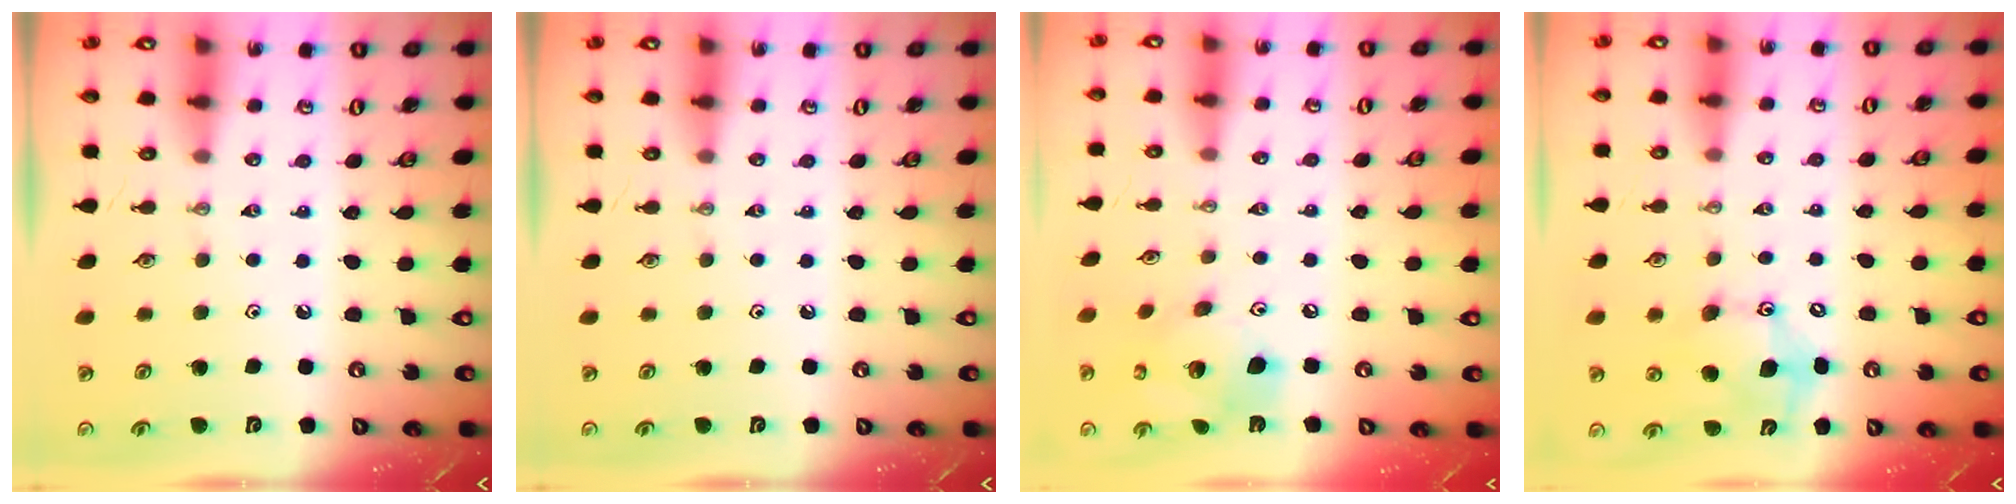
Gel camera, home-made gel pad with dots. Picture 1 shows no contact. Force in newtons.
{"total": 0.0}
{"total": 14.2, "press": 13.9, "slide": 3.1}
{"total": 11.7, "press": 11.7, "slide": 0.7}